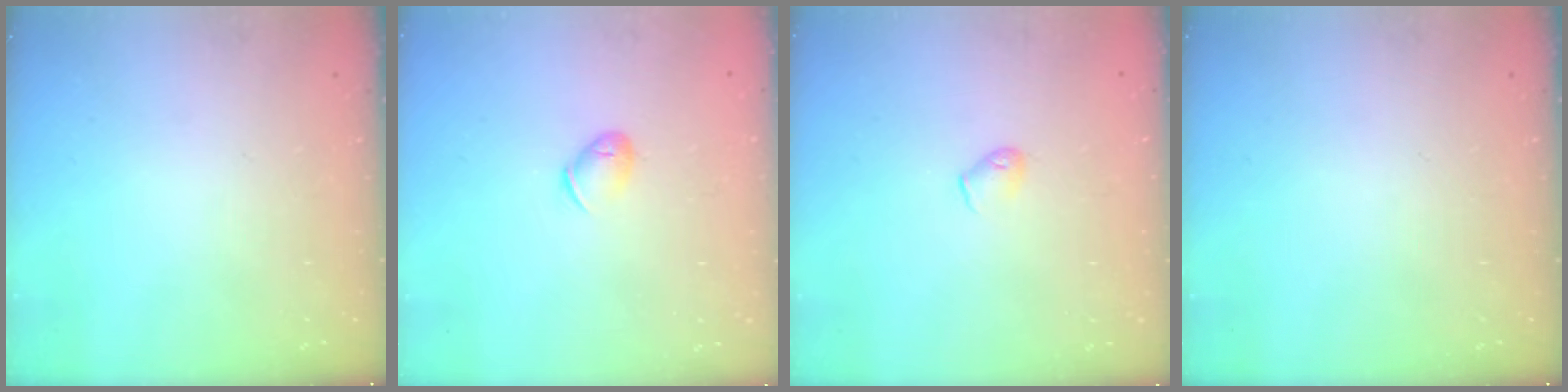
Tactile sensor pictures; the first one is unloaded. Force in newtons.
{"total": 6.5, "press": 6.4, "slide": 0.9}
{"total": 4.6, "press": 4.5, "slide": 1.0}
{"total": 0.0}